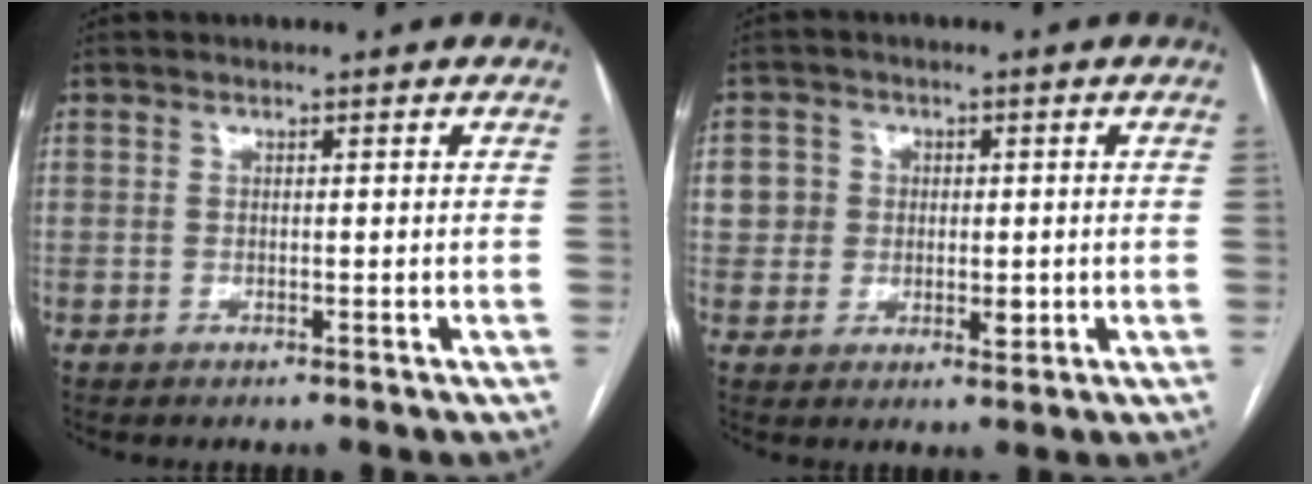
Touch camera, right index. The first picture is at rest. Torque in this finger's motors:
{"motor_torque": [-0.01, -0.04, 0.01, 0.05]}